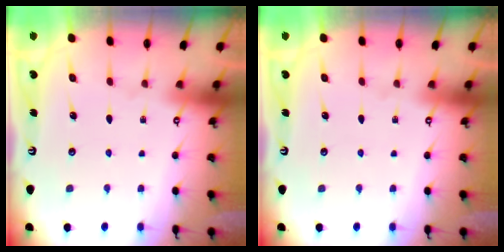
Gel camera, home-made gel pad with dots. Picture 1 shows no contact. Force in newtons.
{"total": 0.0}